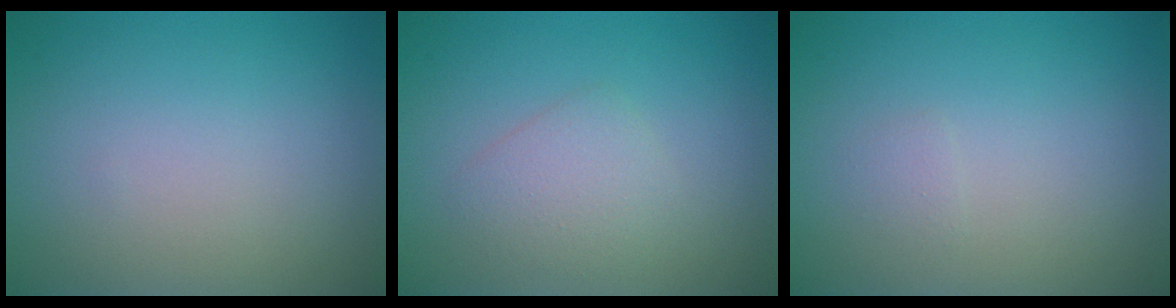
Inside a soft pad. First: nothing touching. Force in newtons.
{"total": 2.1, "press": 2.1, "slide": 0.0}
{"total": 0.6, "press": 0.6, "slide": 0.1}